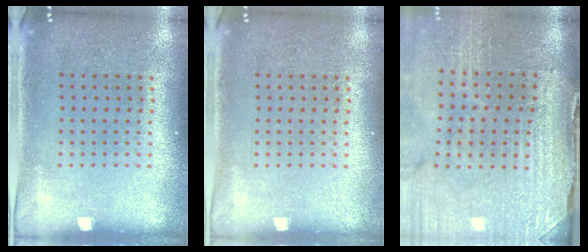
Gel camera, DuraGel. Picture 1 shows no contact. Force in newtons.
{"total": 0.0}
{"total": 4.0, "press": 3.4, "slide": 2.0}